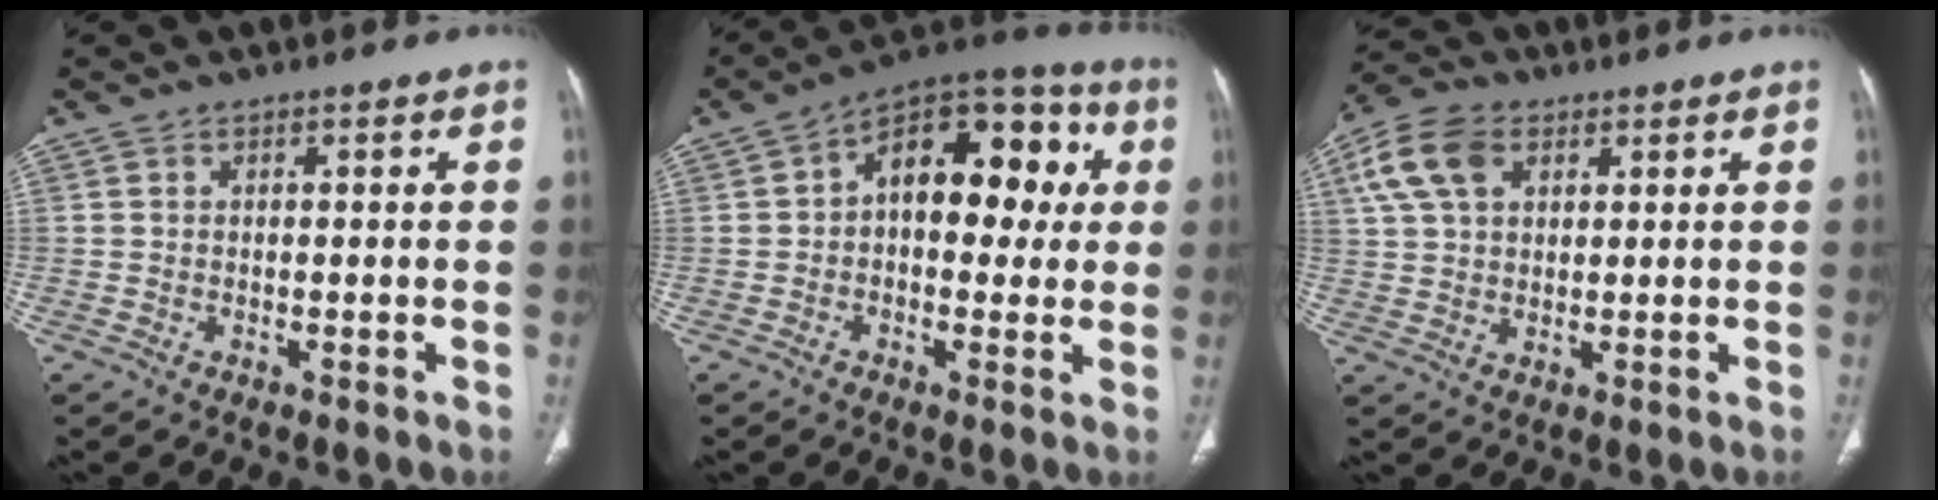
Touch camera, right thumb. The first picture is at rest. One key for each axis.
{"total": 17.1, "fx": 2.7, "fy": 10.1, "fz": 13.5, "tx": -0.139, "ty": 0.039, "tz": 0.029}
{"total": 9.8, "fx": 3.9, "fy": 6.5, "fz": 6.3, "tx": -0.122, "ty": 0.009, "tz": 0.071}